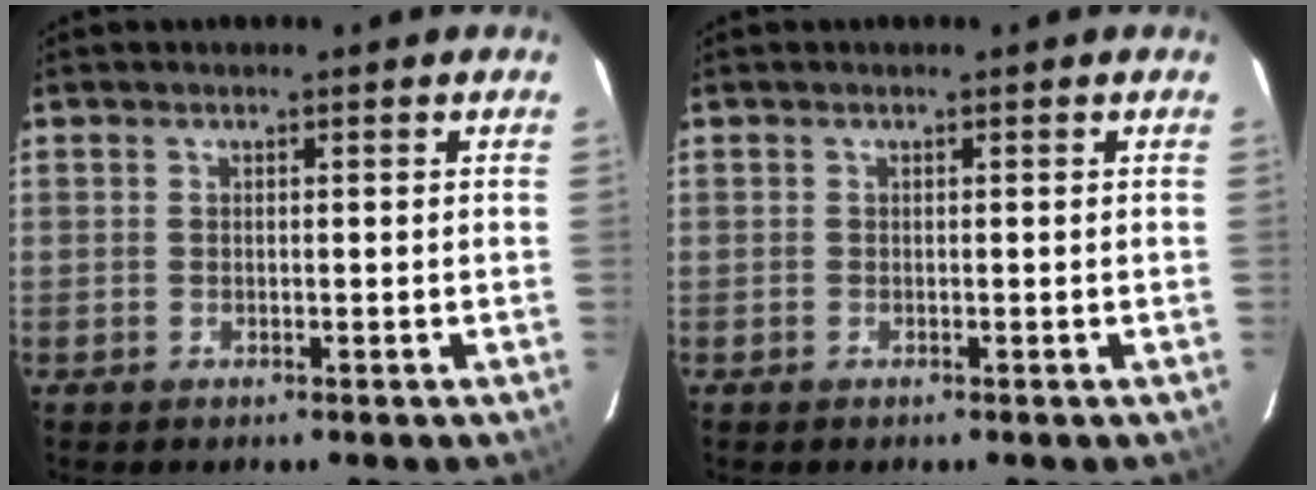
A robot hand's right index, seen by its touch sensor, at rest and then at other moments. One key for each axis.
{"total": 0.0}